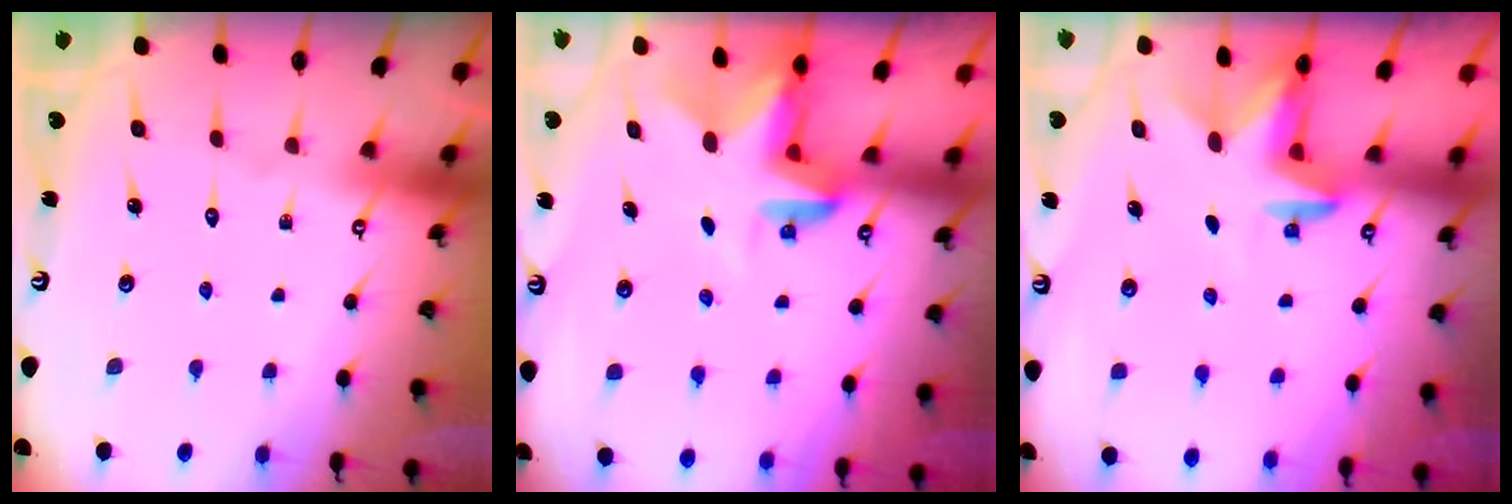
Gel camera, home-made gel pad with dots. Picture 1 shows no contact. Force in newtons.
{"total": 3.1, "press": 3.1, "slide": 0.5}
{"total": 2.6, "press": 2.6, "slide": 0.4}